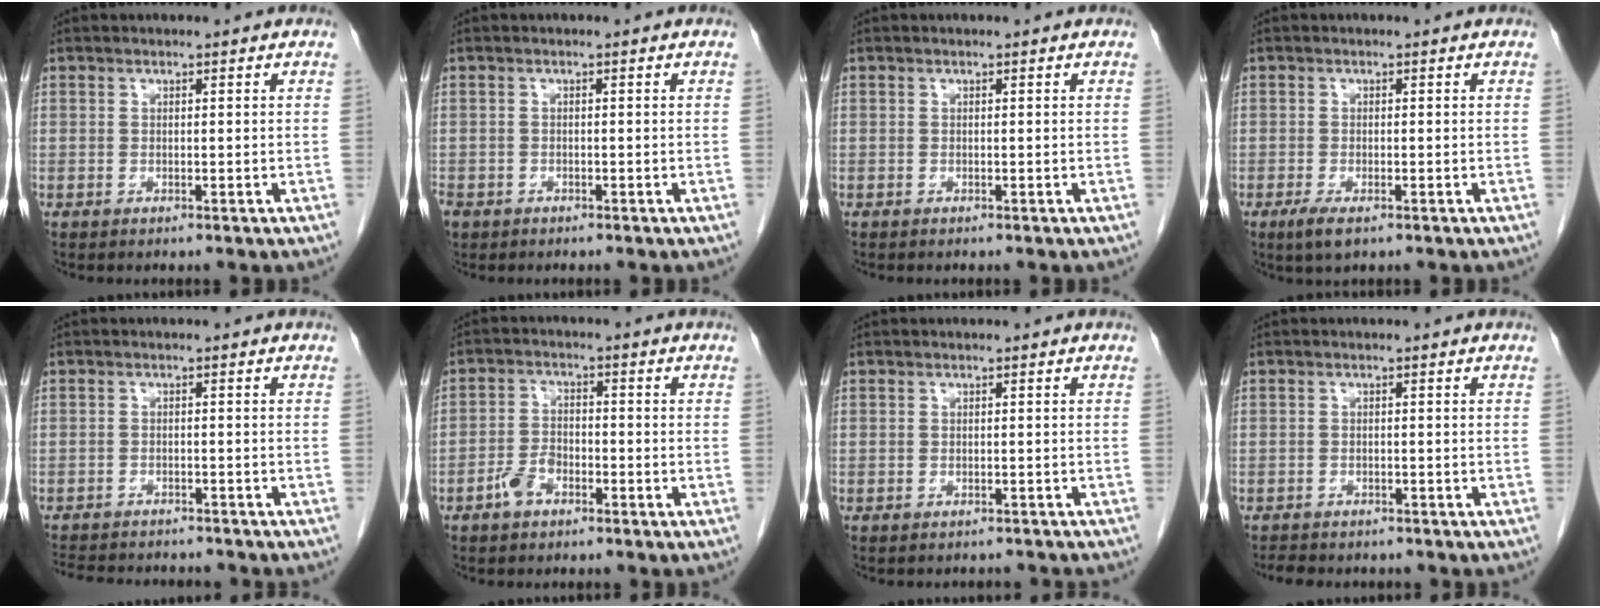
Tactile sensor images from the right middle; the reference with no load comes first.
{"total": 3.0, "force": [-2.1, 2.1, 0.9], "torque": [-0.025, -0.004, -0.037]}
{"total": 0.0}
{"total": 3.0, "force": [-1.7, 0.9, 2.3], "torque": [-0.048, -0.005, -0.029]}
{"total": 11.6, "force": [-10.6, 2.8, 3.9], "torque": [-0.077, -0.002, -0.140]}
{"total": 3.9, "force": [-2.4, 2.2, 2.2], "torque": [-0.049, 0.005, -0.046]}
{"total": 3.9, "force": [-3.7, 1.1, 0.6], "torque": [-0.005, -0.004, -0.040]}
{"total": 5.3, "force": [-4.6, 1.9, 1.8], "torque": [-0.032, -0.005, -0.062]}